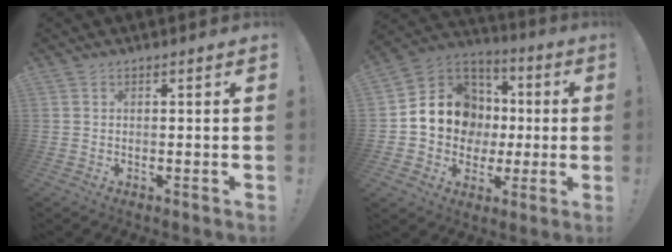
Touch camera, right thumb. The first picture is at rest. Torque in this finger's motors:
{"motor_torque": [1.78, 1.83, 0.65, -0.65, 0.47]}